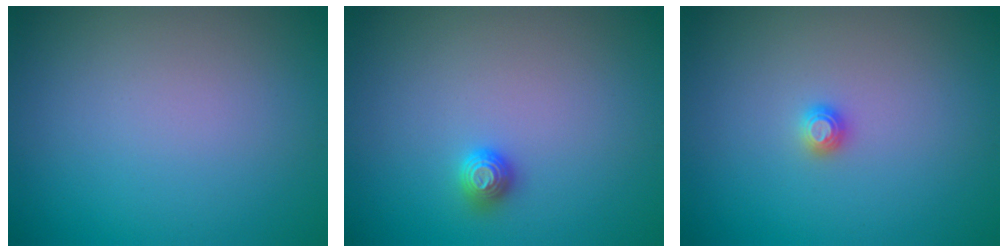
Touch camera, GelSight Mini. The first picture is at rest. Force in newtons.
{"total": 1.1, "press": 1.1, "slide": 0.4}
{"total": 1.0, "press": 1.0, "slide": 0.1}